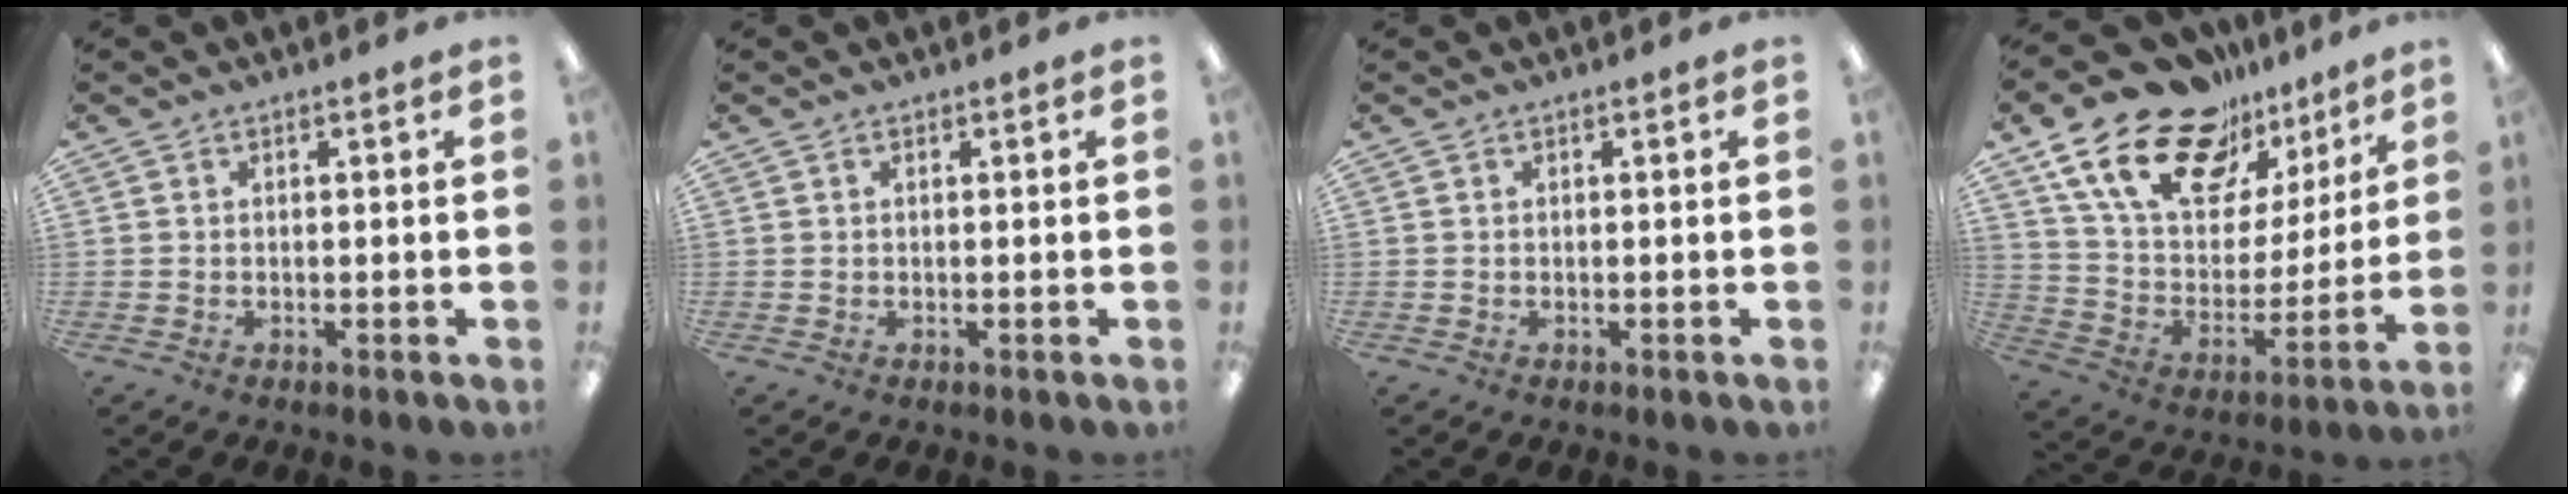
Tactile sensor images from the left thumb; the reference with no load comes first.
{"total": 0.0}
{"total": 0.0}
{"total": 21.7, "force": [15.0, 11.6, 10.5], "torque": [-0.192, -0.089, 0.272]}